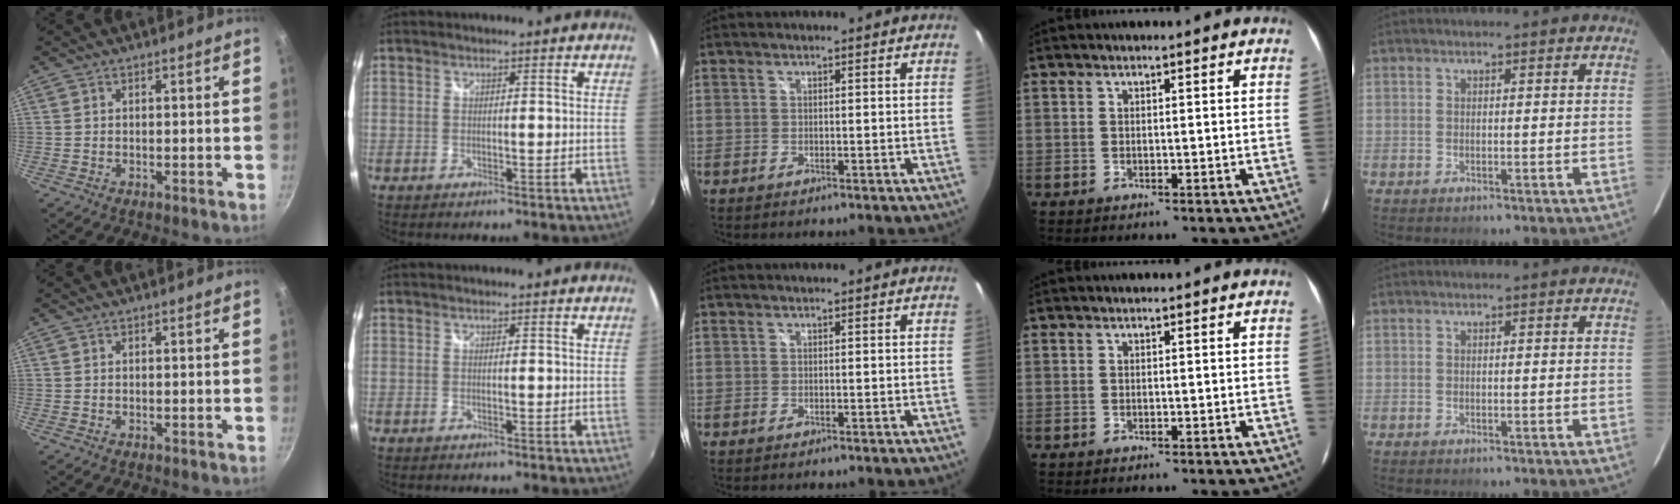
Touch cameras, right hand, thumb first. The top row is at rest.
{}